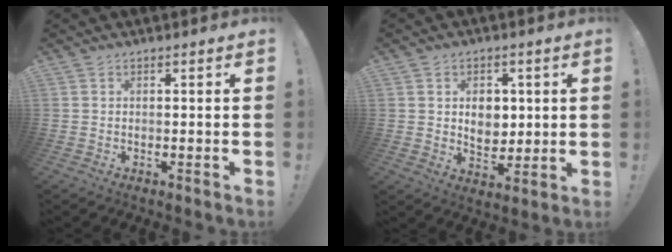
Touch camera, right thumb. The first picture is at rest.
{"total": 7.7, "force": [1.8, 6.4, 3.9], "torque": [-0.044, -0.010, 0.034]}